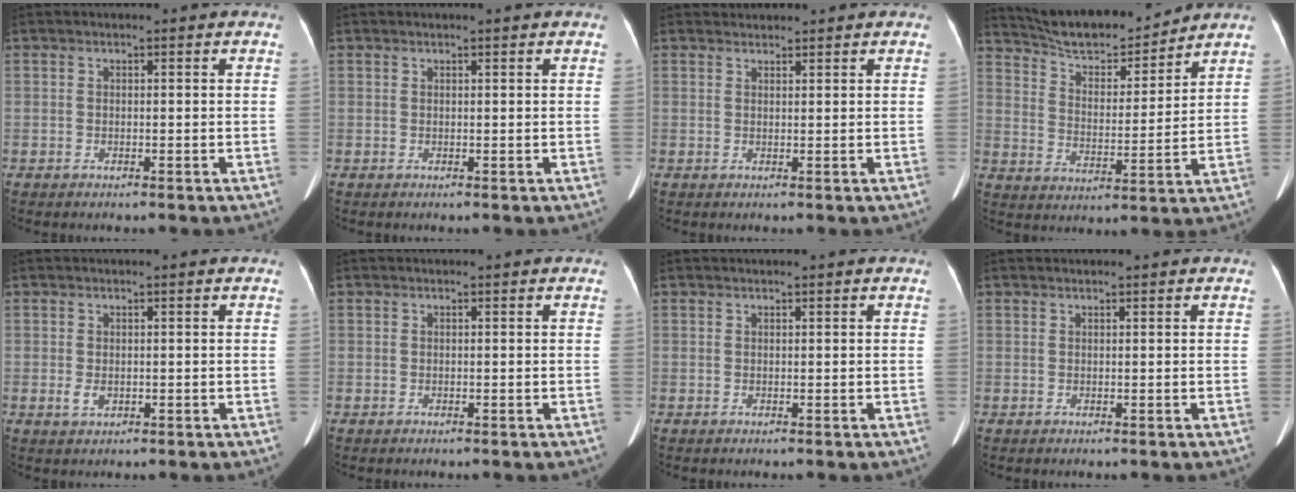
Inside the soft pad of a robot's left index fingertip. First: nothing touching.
{"total": 0.5, "force": [-0.5, -0.3, -0.2], "torque": [0.006, 0.010, -0.007]}
{"total": 1.3, "force": [1.3, 0.1, -0.3], "torque": [-0.004, 0.010, 0.025]}
{"total": 12.2, "force": [11.5, 1.9, 3.5], "torque": [-0.061, -0.003, 0.190]}
{"total": 1.7, "force": [-1.5, 0.7, 0.4], "torque": [-0.008, -0.006, -0.023]}
{"total": 0.0}
{"total": 1.2, "force": [-1.1, -0.2, -0.5], "torque": [0.008, 0.000, -0.017]}
{"total": 1.1, "force": [-0.9, -0.2, -0.5], "torque": [0.007, 0.005, -0.014]}